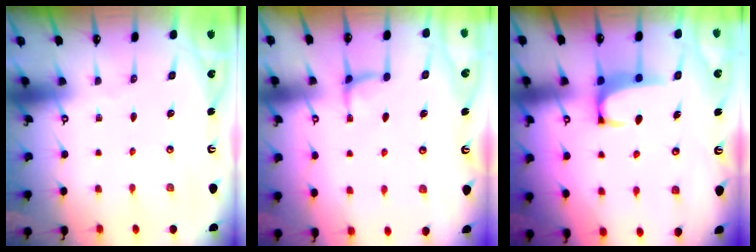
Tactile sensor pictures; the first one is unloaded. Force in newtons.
{"total": 0.8, "press": 0.3, "slide": 0.7}
{"total": 2.0, "press": 1.9, "slide": 0.3}